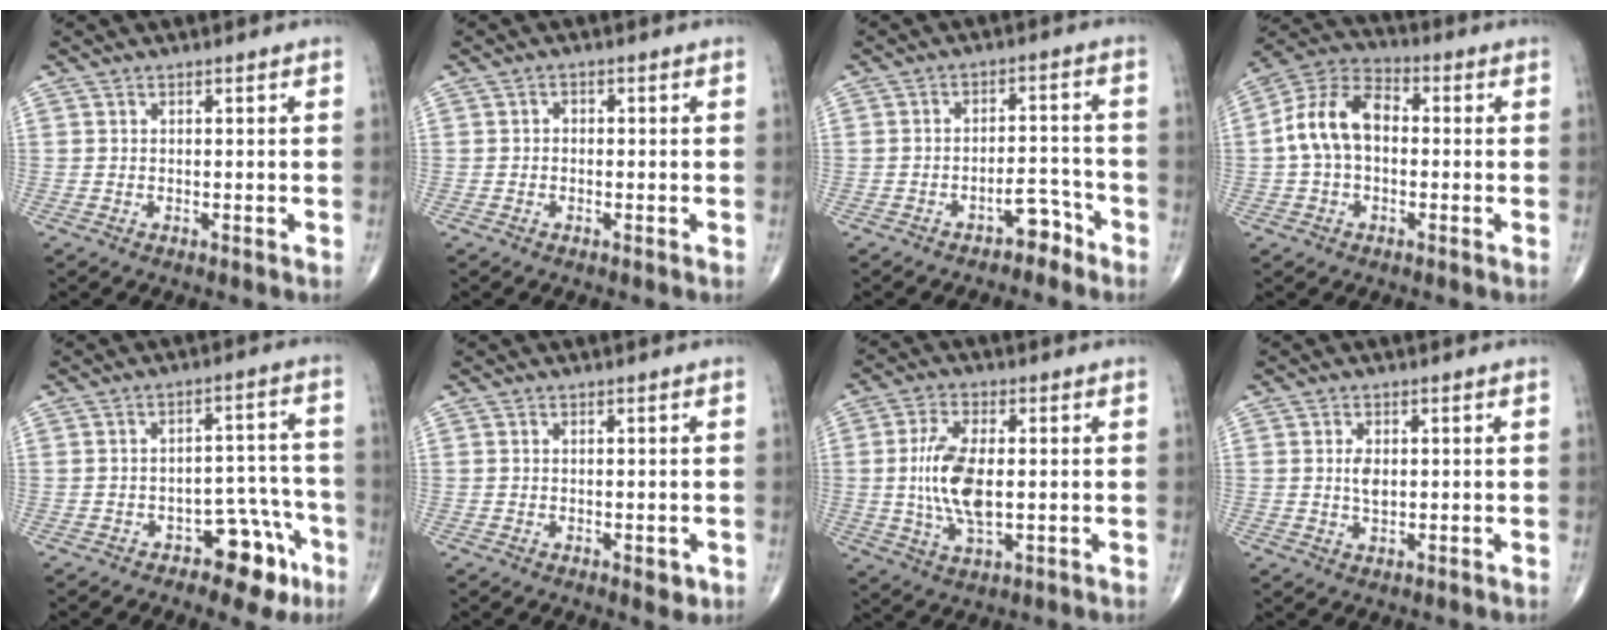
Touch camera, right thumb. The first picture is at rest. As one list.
[{"total": 1.0, "force": [-0.2, 0.8, 0.6], "torque": [0.002, 0.004, -0.008]}, {"total": 4.8, "force": [-3.5, 2.3, 2.4], "torque": [-0.017, 0.043, -0.053]}, {"total": 11.8, "force": [0.1, 7.8, 8.9], "torque": [-0.163, 0.035, -0.011]}, {"total": 9.5, "force": [-5.4, 5.0, 6.0], "torque": [-0.037, 0.051, -0.070]}, {"total": 2.1, "force": [-0.7, 1.0, 1.8], "torque": [-0.016, -0.002, -0.006]}, {"total": 11.0, "force": [0.0, 5.1, 9.8], "torque": [-0.199, -0.005, 0.001]}, {"total": 3.0, "force": [0.3, 1.7, 2.4], "torque": [-0.038, -0.003, 0.006]}]